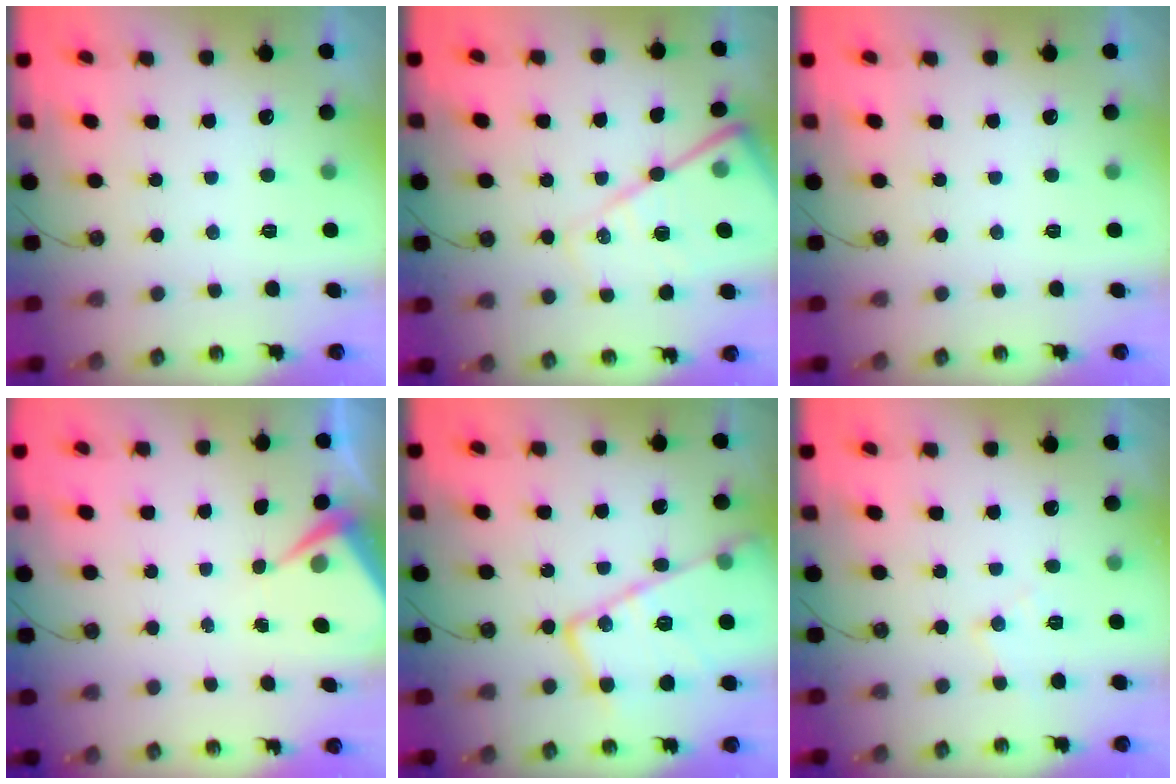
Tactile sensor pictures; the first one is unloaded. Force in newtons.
{"total": 16.7, "press": 16.6, "slide": 2.1}
{"total": 0.0}
{"total": 5.2, "press": 5.2, "slide": 0.6}
{"total": 21.1, "press": 21.0, "slide": 2.3}
{"total": 7.8, "press": 7.8, "slide": 0.4}